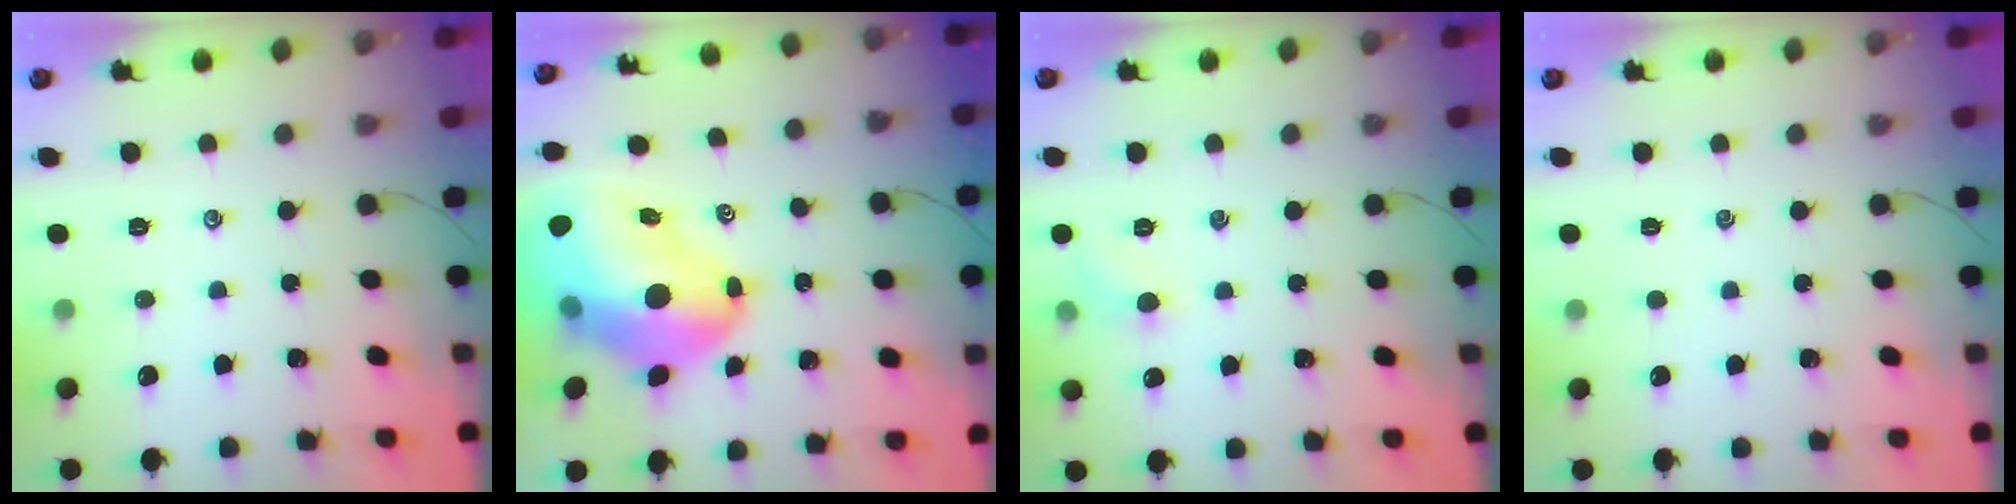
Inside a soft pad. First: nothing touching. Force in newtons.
{"total": 19.1, "press": 18.3, "slide": 5.6}
{"total": 5.2, "press": 5.0, "slide": 1.5}
{"total": 0.0}